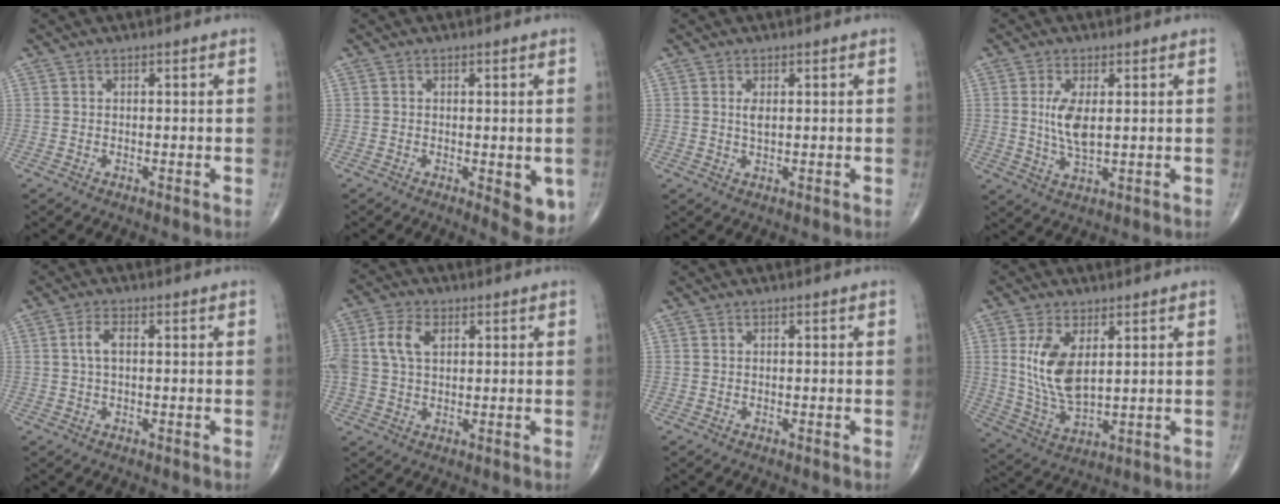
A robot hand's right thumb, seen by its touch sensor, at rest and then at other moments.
{"total": 6.4, "force": [-1.5, 2.6, 5.7], "torque": [-0.055, -0.012, -0.016]}
{"total": 1.8, "force": [0.4, 0.7, 1.6], "torque": [-0.030, -0.003, 0.009]}
{"total": 6.4, "force": [0.9, 2.6, 5.8], "torque": [-0.118, -0.013, 0.021]}
{"total": 2.9, "force": [0.3, 1.3, 2.6], "torque": [-0.060, 0.008, 0.004]}
{"total": 8.4, "force": [2.1, 5.4, 6.1], "torque": [-0.138, 0.012, 0.042]}
{"total": 0.0}
{"total": 10.8, "force": [2.8, 5.4, 8.9], "torque": [-0.174, -0.019, 0.066]}